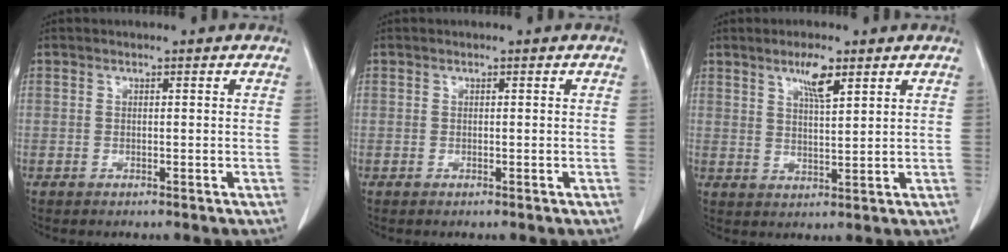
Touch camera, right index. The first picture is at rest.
{"total": 0.0}
{"total": 4.6, "force": [2.8, 0.8, 3.6], "torque": [-0.066, 0.000, 0.050]}